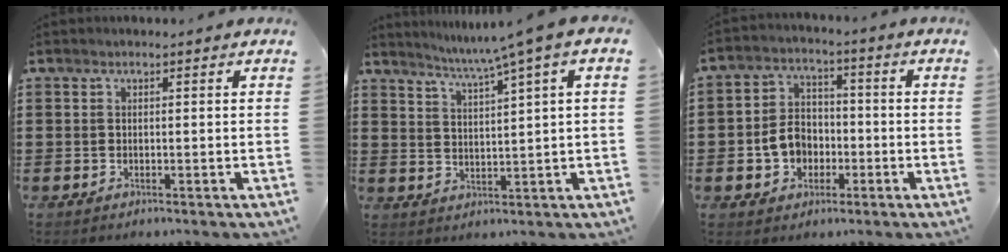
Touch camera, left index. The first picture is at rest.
{"total": 4.4, "force": [2.9, -1.2, 3.0], "torque": [-0.066, -0.024, 0.043]}
{"total": 6.4, "force": [-1.8, 5.3, 3.0], "torque": [-0.080, 0.012, -0.038]}